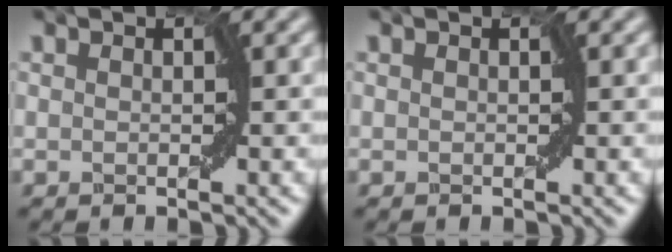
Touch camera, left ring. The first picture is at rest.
{"total": 0.0}